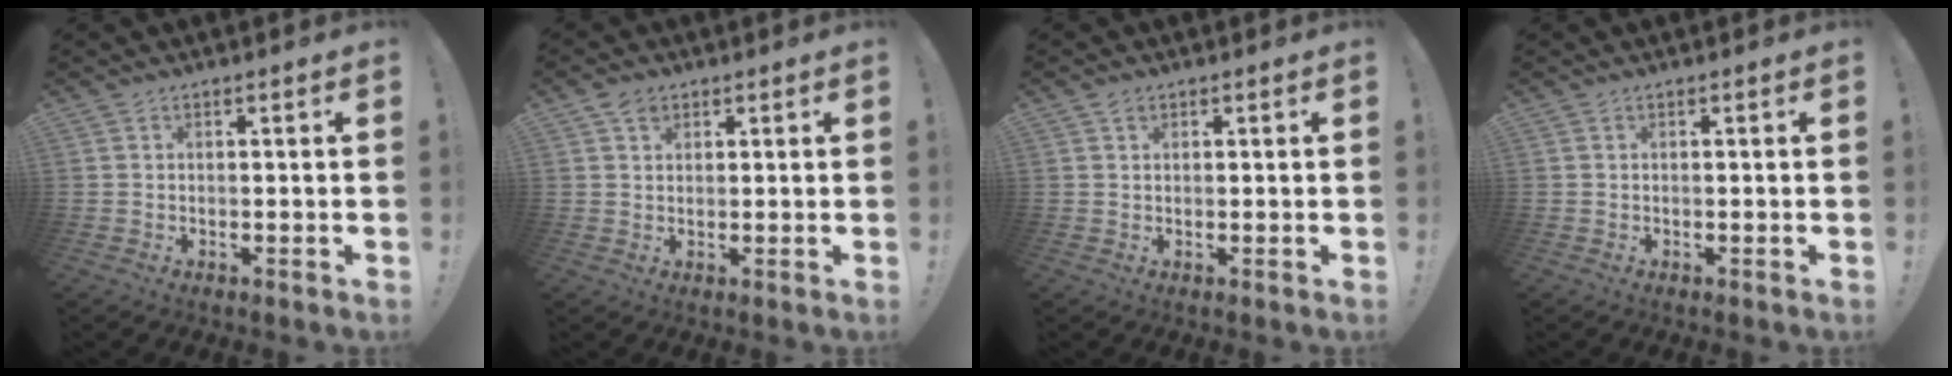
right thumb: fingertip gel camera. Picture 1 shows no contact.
{"total": 3.4, "force": [1.9, 2.4, 1.3], "torque": [-0.012, -0.007, 0.034]}
{"total": 1.1, "force": [0.8, 0.7, 0.2], "torque": [0.003, -0.001, 0.014]}
{"total": 0.0}